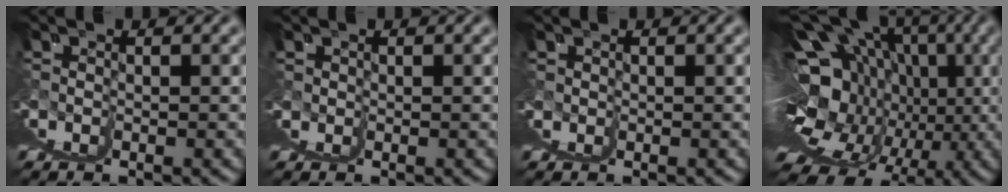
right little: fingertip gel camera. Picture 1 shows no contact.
{"total": 1.0, "force": [0.4, -0.4, -0.8], "torque": [0.015, -0.002, 0.006]}
{"total": 0.6, "force": [0.2, -0.3, -0.5], "torque": [0.011, -0.001, 0.003]}
{"total": 16.7, "force": [3.2, 10.2, 12.8], "torque": [-0.170, -0.005, 0.064]}